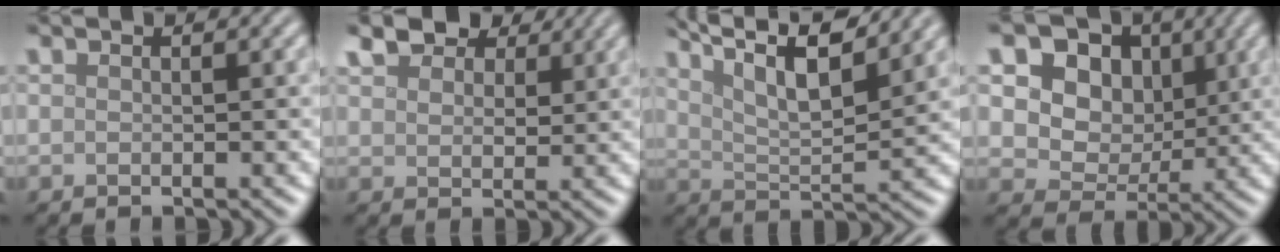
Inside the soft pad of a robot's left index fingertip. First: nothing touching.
{"total": 5.2, "force": [3.8, 2.8, 2.2], "torque": [-0.050, 0.002, 0.064]}
{"total": 11.1, "force": [8.0, 3.1, 7.2], "torque": [-0.117, 0.019, 0.094]}
{"total": 11.5, "force": [4.4, 8.9, 5.9], "torque": [-0.109, 0.021, 0.073]}